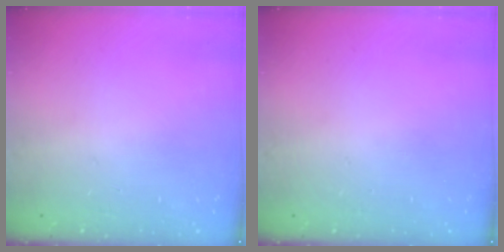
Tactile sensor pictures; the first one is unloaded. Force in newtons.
{"total": 0.0}